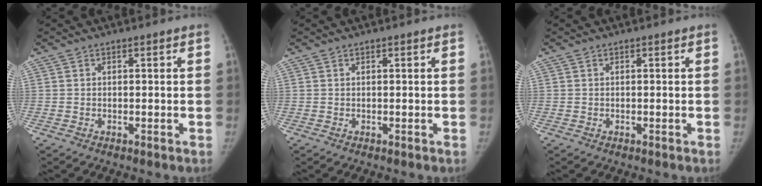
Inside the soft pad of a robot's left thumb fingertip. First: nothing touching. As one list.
[{"total": 0.0}, {"total": 0.0}]